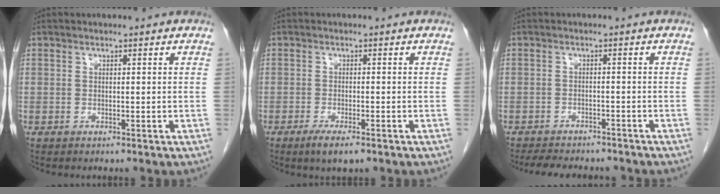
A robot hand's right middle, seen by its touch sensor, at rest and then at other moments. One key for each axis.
{"total": 3.8, "fx": -2.4, "fy": 0.8, "fz": 2.8, "tx": -0.051, "ty": -0.007, "tz": -0.038}
{"total": 8.8, "fx": -7.7, "fy": 2.7, "fz": 3.1, "tx": -0.049, "ty": -0.002, "tz": -0.104}